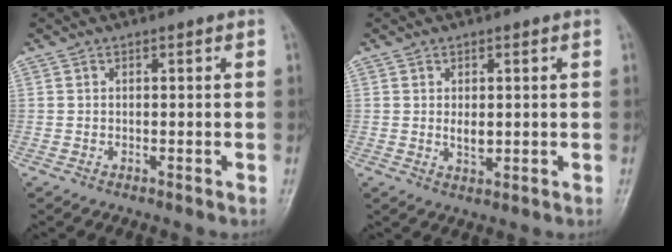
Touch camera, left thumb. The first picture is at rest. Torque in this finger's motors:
{"motor_torque": [0.49, 0.53, 0.54, -0.03, 0.01]}